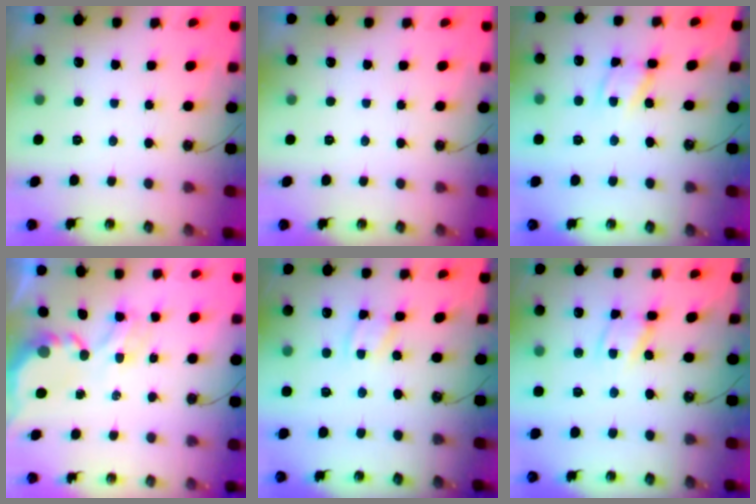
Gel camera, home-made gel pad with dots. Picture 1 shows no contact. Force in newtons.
{"total": 0.0}
{"total": 7.5, "press": 7.4, "slide": 0.5}
{"total": 4.6, "press": 4.6, "slide": 0.3}
{"total": 2.5, "press": 2.4, "slide": 0.3}
{"total": 7.2, "press": 7.2, "slide": 0.5}